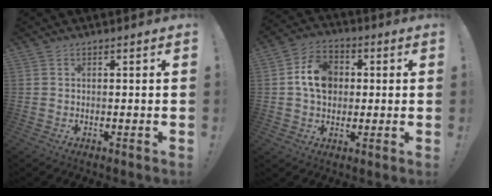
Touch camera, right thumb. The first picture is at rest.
{"total": 12.3, "force": [1.5, 9.6, 7.5], "torque": [-0.105, 0.006, 0.032]}